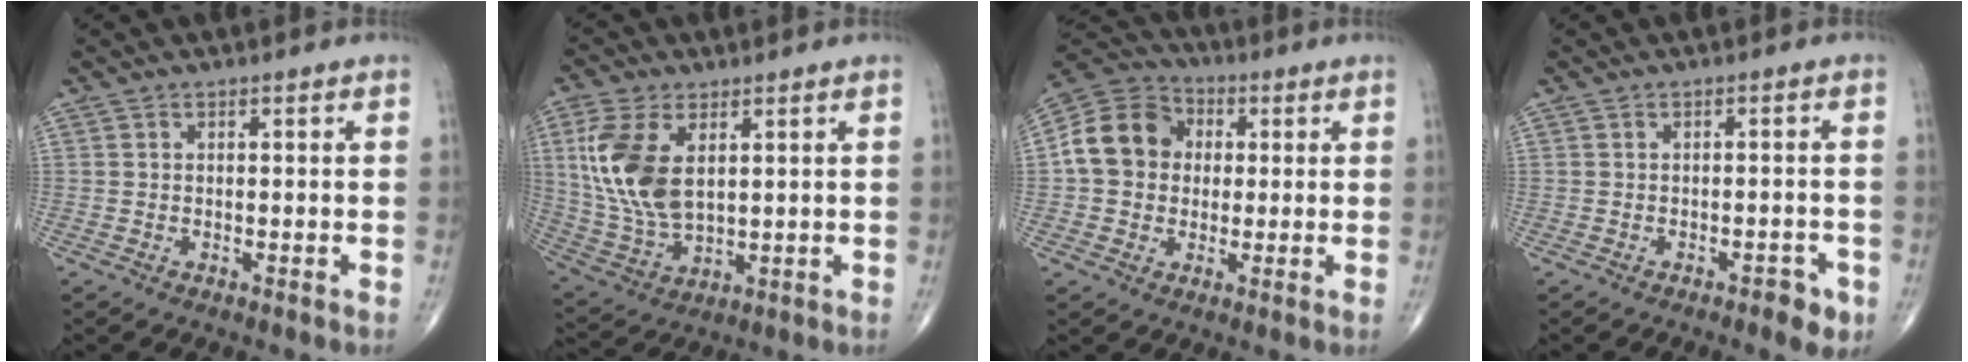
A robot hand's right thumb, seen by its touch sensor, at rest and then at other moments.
{"total": 14.3, "force": [3.5, 8.0, 11.3], "torque": [-0.242, -0.012, 0.080]}
{"total": 12.8, "force": [1.3, 10.8, 6.7], "torque": [-0.107, 0.024, 0.012]}
{"total": 3.6, "force": [-2.0, 1.5, 2.6], "torque": [-0.025, 0.008, -0.021]}